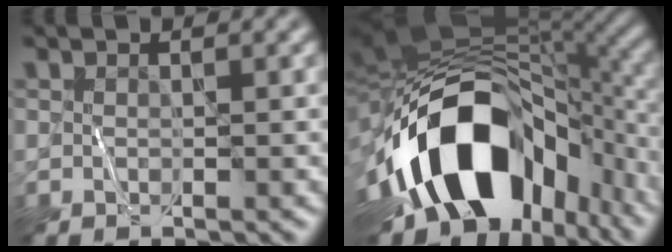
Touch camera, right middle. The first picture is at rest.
{"total": 17.8, "force": [-5.7, 10.2, 13.5], "torque": [-0.245, -0.013, -0.083]}